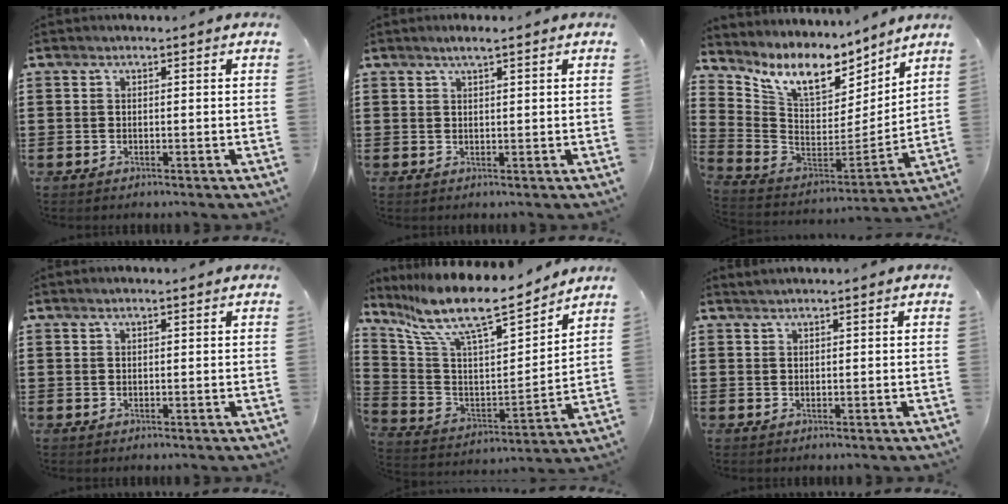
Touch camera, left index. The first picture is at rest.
{"total": 1.7, "force": [1.2, 0.1, 1.2], "torque": [-0.024, 0.002, 0.022]}
{"total": 9.5, "force": [7.0, 3.8, 5.2], "torque": [-0.131, -0.046, 0.123]}
{"total": 0.8, "force": [0.6, 0.1, 0.5], "torque": [-0.011, 0.001, 0.011]}
{"total": 11.5, "force": [9.5, 1.9, 6.2], "torque": [-0.161, -0.062, 0.160]}
{"total": 0.9, "force": [0.8, -0.1, 0.3], "torque": [-0.006, -0.001, 0.017]}